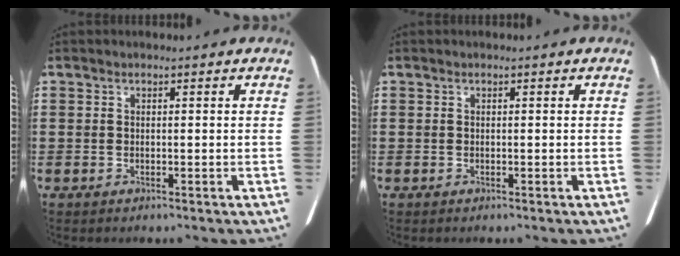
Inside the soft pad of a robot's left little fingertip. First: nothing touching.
{"total": 0.0}